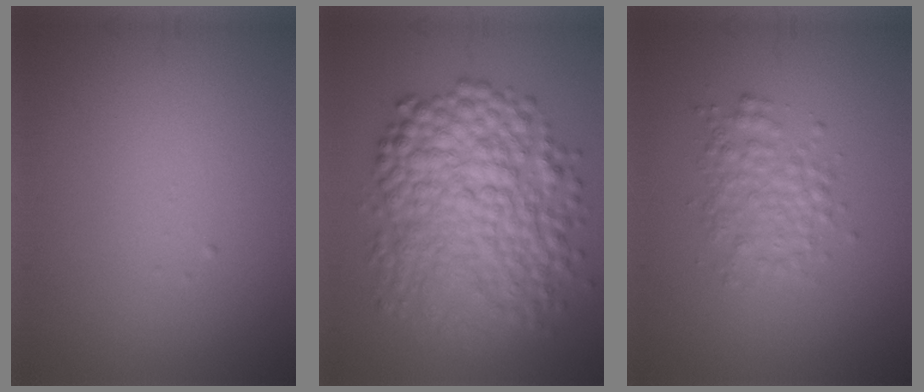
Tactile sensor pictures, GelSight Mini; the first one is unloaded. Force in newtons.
{"total": 9.3, "press": 9.3, "slide": 0.1}
{"total": 2.7, "press": 2.7, "slide": 0.0}